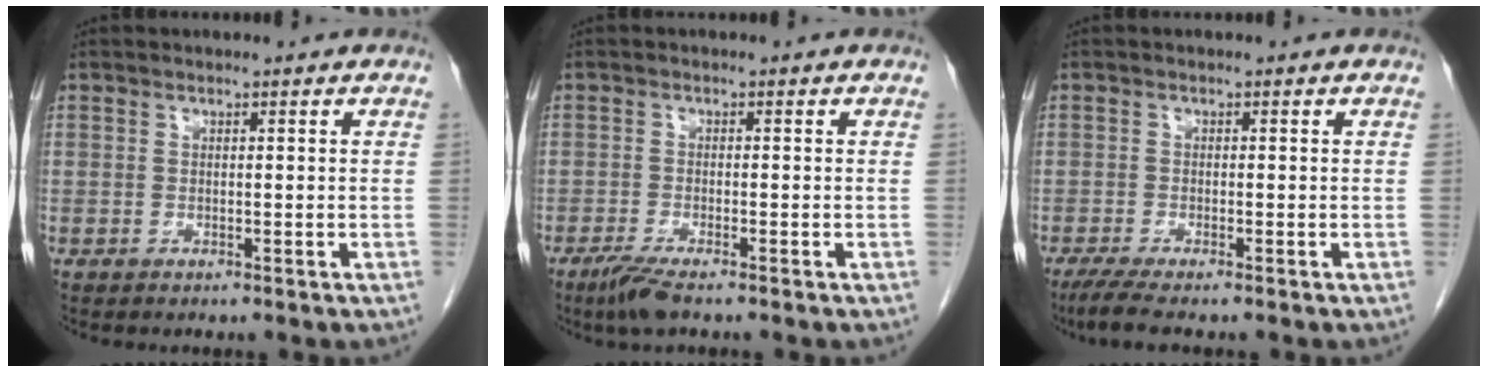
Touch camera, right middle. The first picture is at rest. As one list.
[{"total": 3.6, "force": [-2.6, 0.3, 2.4], "torque": [-0.054, -0.010, -0.052]}, {"total": 3.8, "force": [-3.0, 0.1, 2.4], "torque": [-0.049, -0.011, -0.055]}]